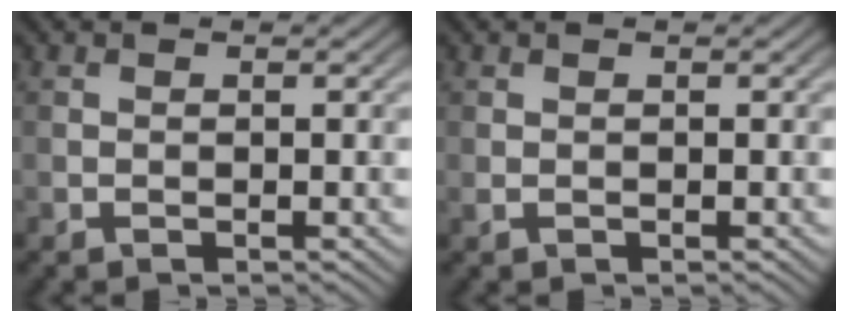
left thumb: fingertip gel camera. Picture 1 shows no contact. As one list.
[{"total": 0.6, "force": [0.1, 0.5, 0.3], "torque": [-0.007, -0.001, 0.003]}]